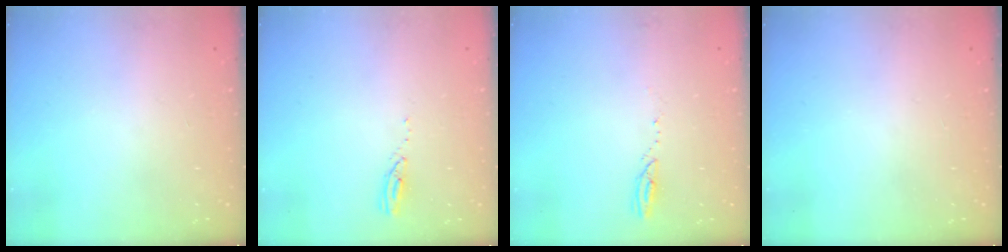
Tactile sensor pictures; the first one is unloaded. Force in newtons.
{"total": 3.2, "press": 3.2, "slide": 0.3}
{"total": 2.5, "press": 2.5, "slide": 0.2}
{"total": 0.0}